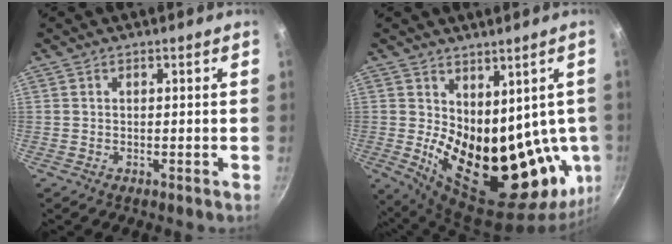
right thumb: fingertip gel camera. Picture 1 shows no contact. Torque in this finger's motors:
{"motor_torque": [0.81, 4.20, 2.45, 0.32, 0.59]}